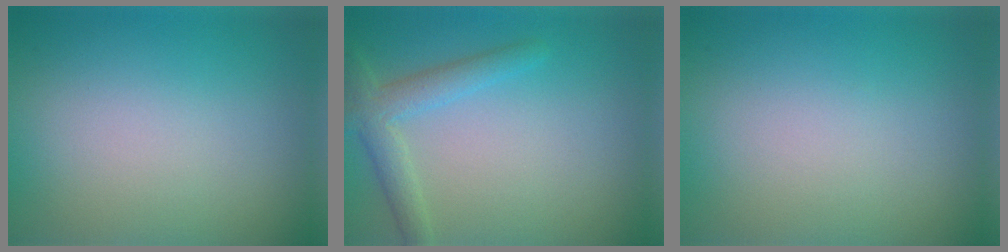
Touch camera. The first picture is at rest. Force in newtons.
{"total": 2.9, "press": 2.9, "slide": 0.2}
{"total": 0.0}